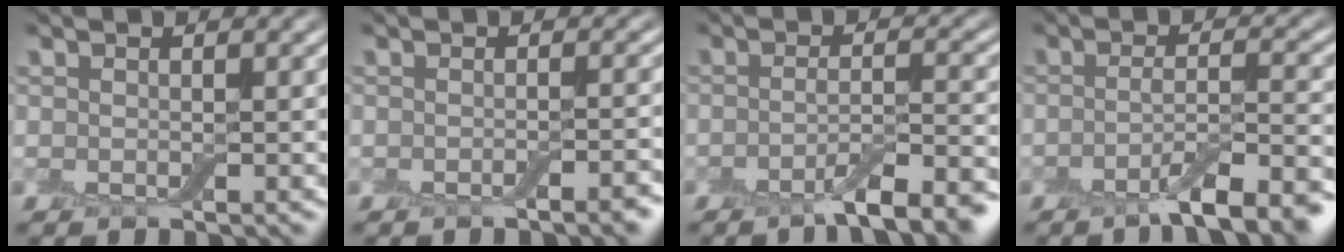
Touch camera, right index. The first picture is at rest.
{"total": 1.7, "force": [-0.9, 0.5, 1.3], "torque": [-0.007, 0.006, -0.015]}
{"total": 5.4, "force": [-3.4, 1.3, 4.0], "torque": [-0.053, 0.004, -0.057]}
{"total": 6.1, "force": [-3.8, 1.4, 4.6], "torque": [-0.063, 0.005, -0.065]}